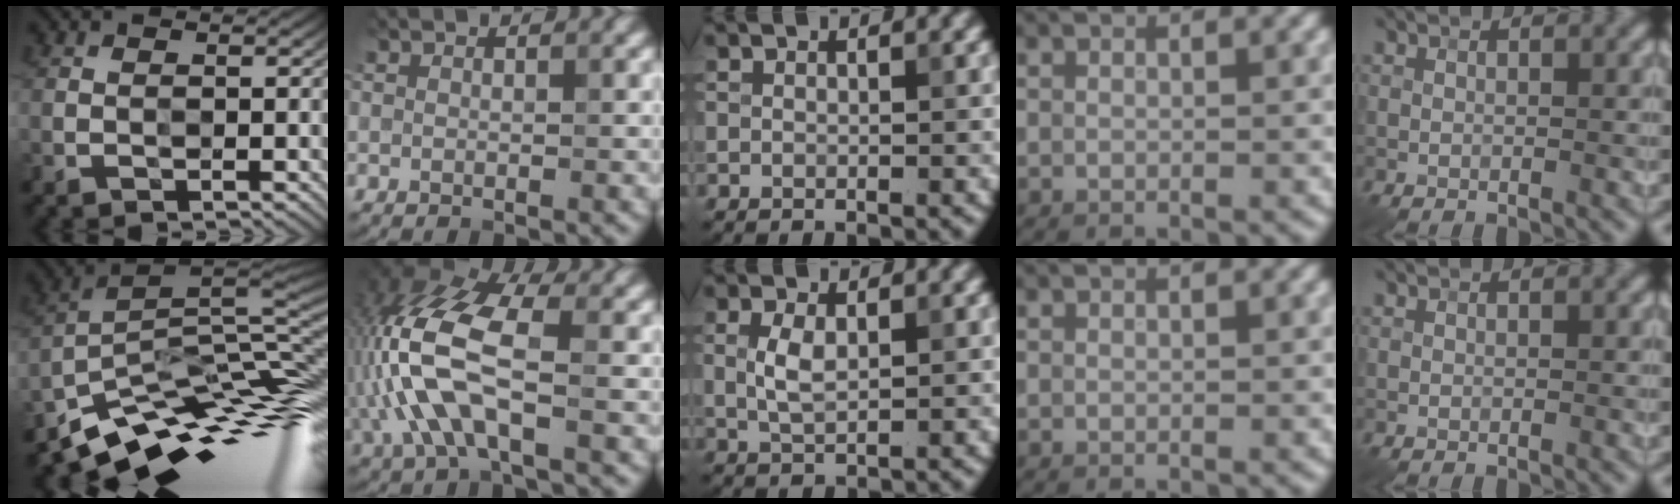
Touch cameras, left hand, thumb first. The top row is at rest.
{"thumb": {"total": 11.9, "force": [-6.9, 4.2, 8.7], "torque": [-0.162, -0.003, -0.123]}, "index": {"total": 9.5, "force": [-1.4, 4.4, 8.3], "torque": [-0.196, 0.018, -0.036]}, "middle": {"total": 2.3, "force": [0.4, 1.2, 2.0], "torque": [-0.049, 0.001, 0.011]}}